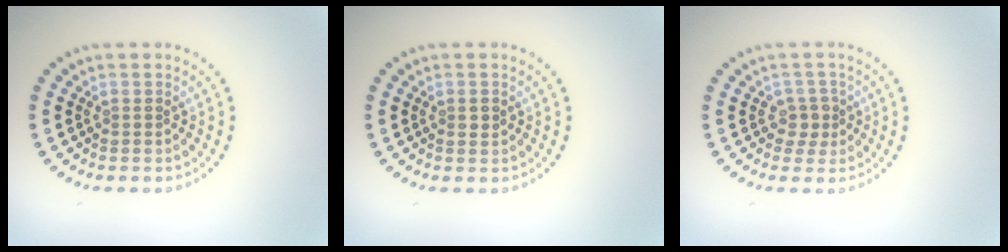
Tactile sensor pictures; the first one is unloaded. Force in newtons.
{"total": 0.9, "press": 0.9, "slide": 0.2}
{"total": 1.9, "press": 1.6, "slide": 1.0}